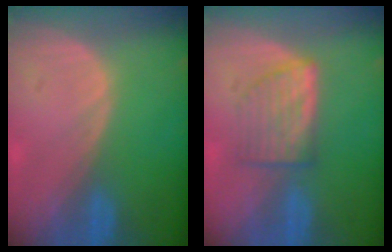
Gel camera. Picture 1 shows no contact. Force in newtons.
{"total": 5.5, "press": 5.5, "slide": 0.4}